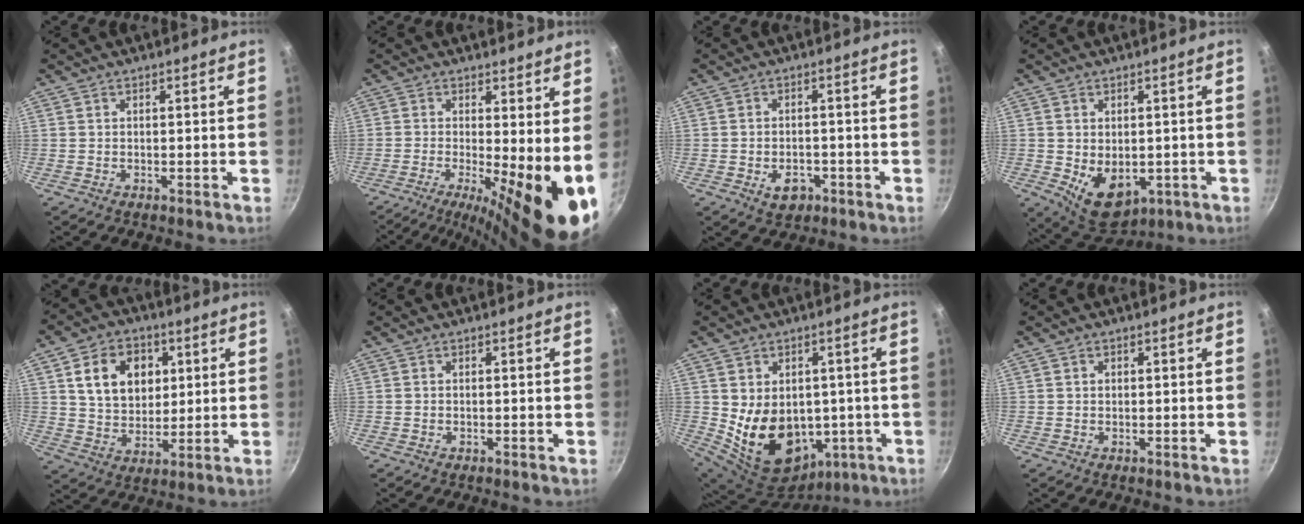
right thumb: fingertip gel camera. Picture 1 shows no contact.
{"total": 12.7, "force": [-1.9, 2.9, 12.2], "torque": [-0.173, -0.016, -0.031]}
{"total": 4.8, "force": [-2.0, 3.4, 2.8], "torque": [-0.030, 0.011, -0.025]}
{"total": 9.1, "force": [-1.3, 6.3, 6.4], "torque": [-0.078, -0.015, 0.003]}
{"total": 14.4, "force": [4.3, 11.0, 8.3], "torque": [-0.111, -0.003, 0.074]}
{"total": 0.0}
{"total": 16.8, "force": [-0.9, 12.9, 10.7], "torque": [-0.163, -0.014, 0.022]}
{"total": 1.0, "force": [0.3, 0.8, 0.4], "torque": [-0.004, 0.005, 0.005]}